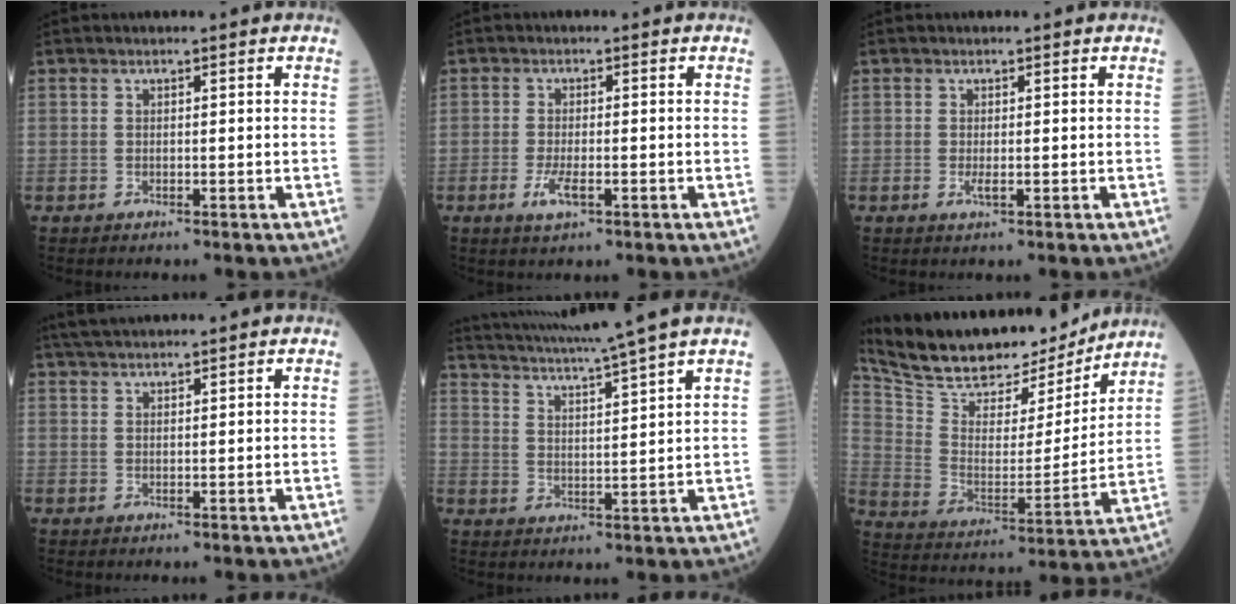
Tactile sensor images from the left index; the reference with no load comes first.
{"total": 3.0, "force": [-1.3, 0.8, 2.6], "torque": [-0.058, -0.004, -0.023]}
{"total": 0.8, "force": [-0.1, 0.2, 0.8], "torque": [-0.015, -0.002, -0.001]}
{"total": 5.1, "force": [4.6, 0.3, 2.1], "torque": [-0.032, 0.037, 0.084]}
{"total": 13.1, "force": [11.4, -2.3, 6.0], "torque": [-0.112, -0.013, 0.171]}
{"total": 21.8, "force": [19.2, 6.7, 7.9], "torque": [-0.159, 0.005, 0.306]}